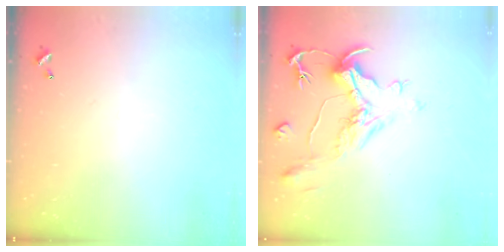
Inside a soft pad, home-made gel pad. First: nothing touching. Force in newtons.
{"total": 1.6, "press": 0.1, "slide": 1.6}